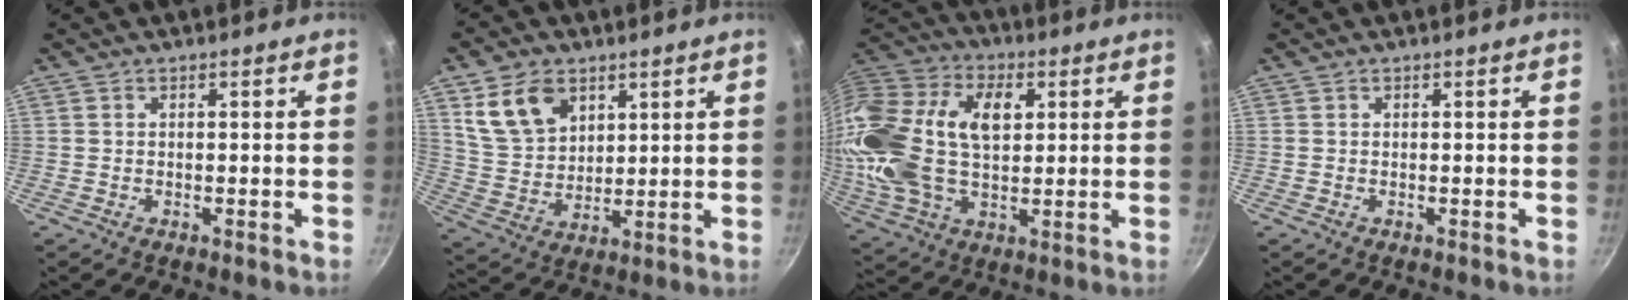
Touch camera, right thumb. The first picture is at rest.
{"total": 11.2, "force": [5.4, 7.8, 6.1], "torque": [-0.092, -0.021, 0.114]}
{"total": 24.9, "force": [4.3, 15.3, 19.1], "torque": [-0.375, 0.018, 0.068]}
{"total": 0.0}